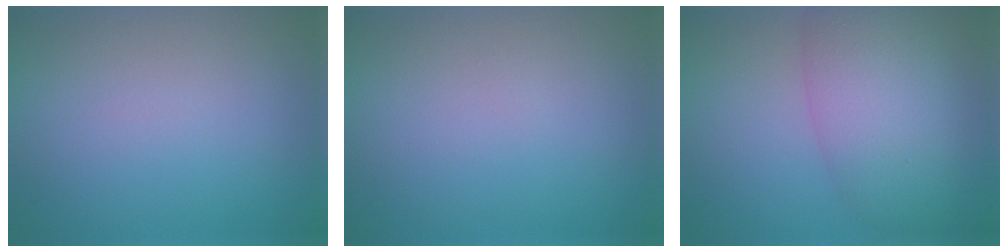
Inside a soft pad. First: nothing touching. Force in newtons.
{"total": 0.0}
{"total": 7.5, "press": 7.5, "slide": 0.4}